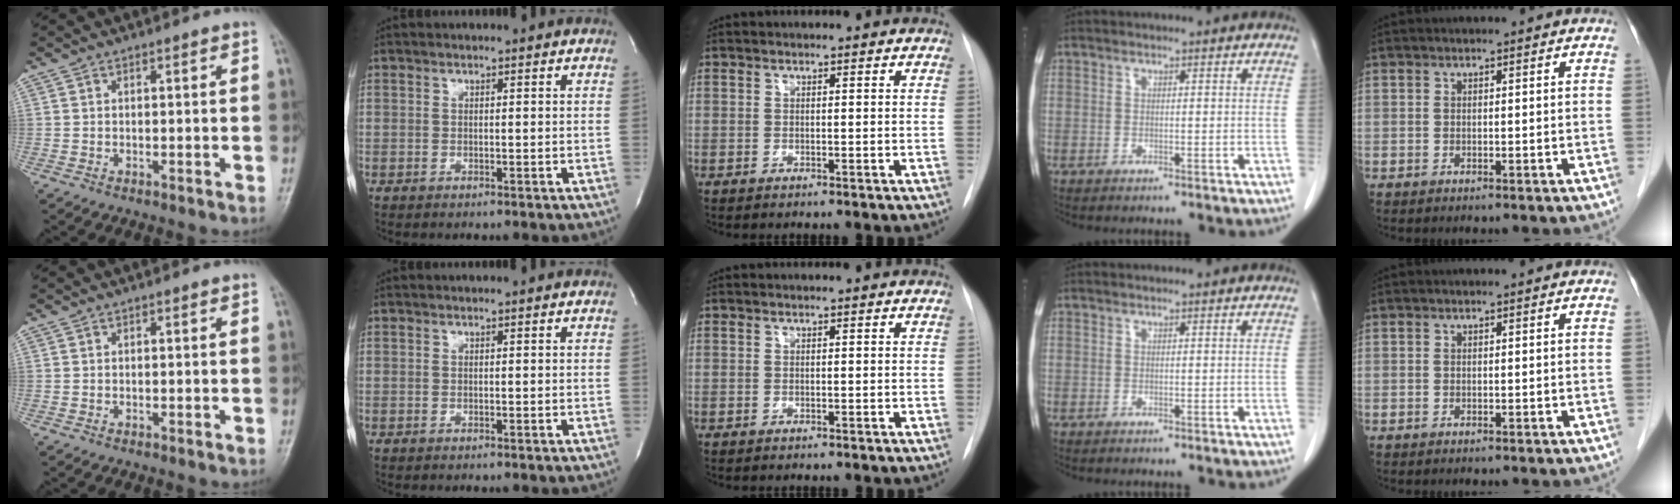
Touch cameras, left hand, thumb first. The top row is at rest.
{}